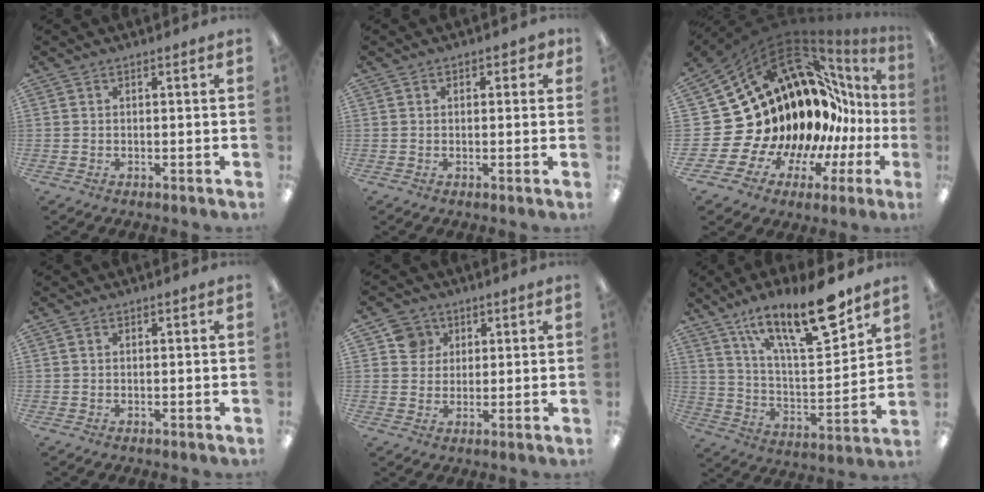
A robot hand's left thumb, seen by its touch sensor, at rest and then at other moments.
{"total": 2.1, "force": [0.7, 1.3, 1.5], "torque": [-0.013, 0.000, 0.008]}
{"total": 21.6, "force": [3.7, 16.5, 13.4], "torque": [-0.175, -0.133, 0.156]}
{"total": 0.7, "force": [0.3, 0.4, 0.5], "torque": [-0.002, 0.000, 0.003]}
{"total": 6.1, "force": [2.7, 5.4, 0.9], "torque": [-0.008, -0.002, 0.047]}
{"total": 20.4, "force": [14.4, 5.7, 13.2], "torque": [-0.210, -0.089, 0.236]}